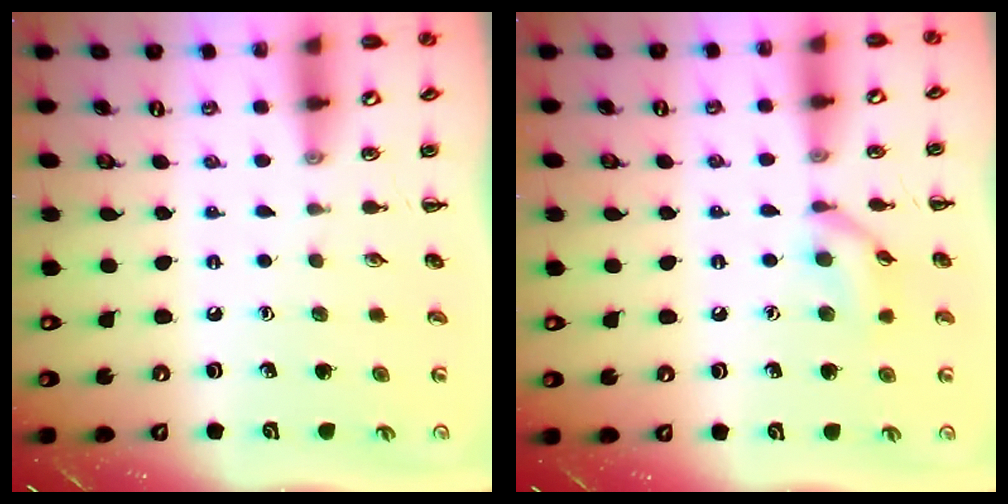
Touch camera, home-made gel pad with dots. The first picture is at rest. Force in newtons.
{"total": 8.9, "press": 8.8, "slide": 1.0}